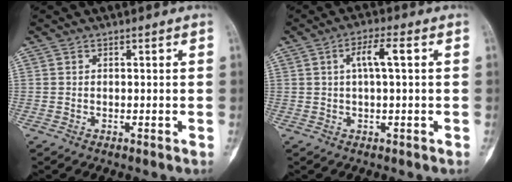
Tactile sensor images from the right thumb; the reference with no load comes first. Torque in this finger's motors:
{"motor_torque": [0.34, 0.63, 0.38, -0.44, 0.01]}